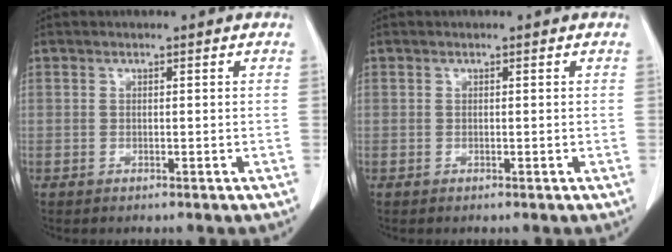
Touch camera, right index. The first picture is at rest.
{"total": 0.0}